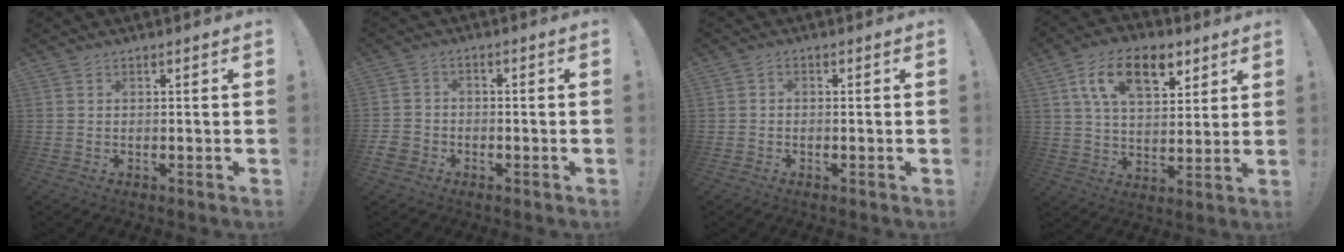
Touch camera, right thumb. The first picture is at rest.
{"total": 3.9, "force": [-2.5, 2.7, 1.3], "torque": [-0.032, 0.008, -0.048]}
{"total": 1.2, "force": [-1.0, 0.2, 0.7], "torque": [-0.010, 0.004, -0.018]}
{"total": 16.4, "force": [7.6, 9.2, 11.2], "torque": [-0.179, -0.016, 0.135]}